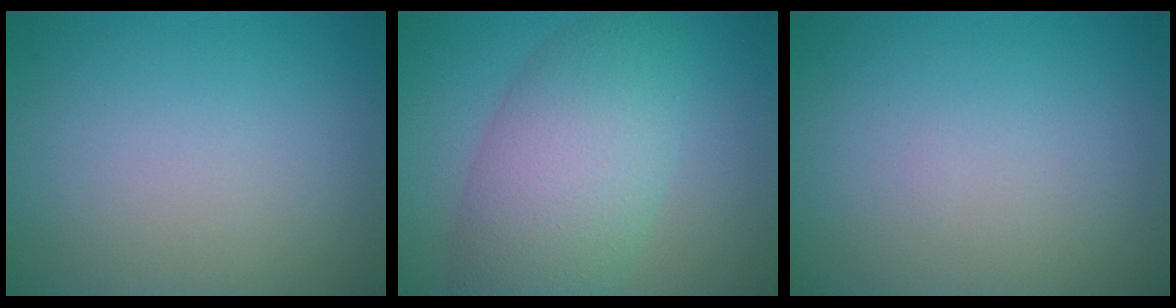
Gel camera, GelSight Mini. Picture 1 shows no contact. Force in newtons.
{"total": 7.9, "press": 7.9, "slide": 0.1}
{"total": 0.0}